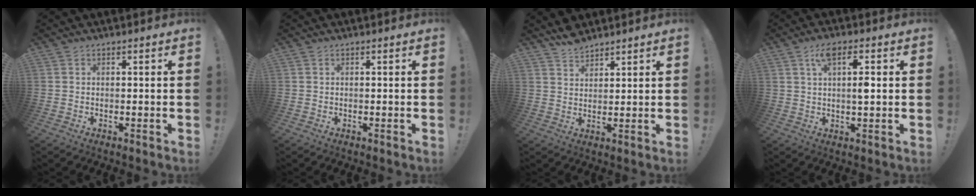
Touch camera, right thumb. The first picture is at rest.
{"total": 0.0}
{"total": 5.2, "force": [4.7, 1.8, 1.3], "torque": [-0.027, -0.025, 0.088]}
{"total": 7.1, "force": [2.2, 2.4, 6.4], "torque": [-0.103, 0.000, 0.031]}